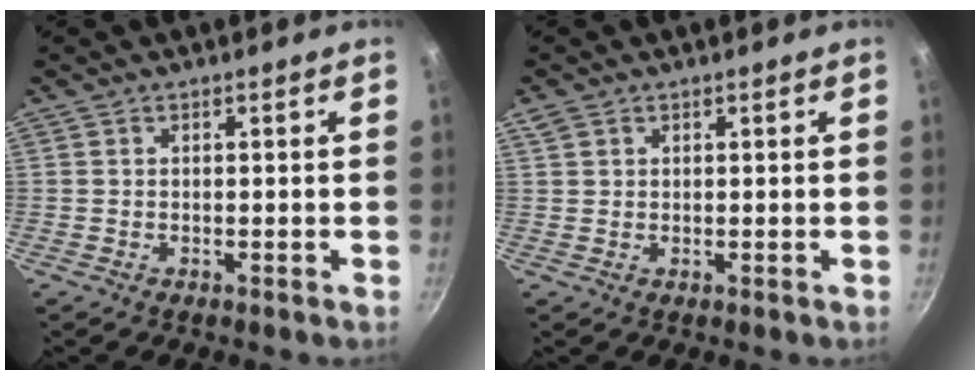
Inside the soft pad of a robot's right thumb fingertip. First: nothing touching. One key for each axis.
{"total": 2.1, "fx": 1.1, "fy": 1.6, "fz": 0.9, "tx": -0.016, "ty": 0.002, "tz": 0.021}